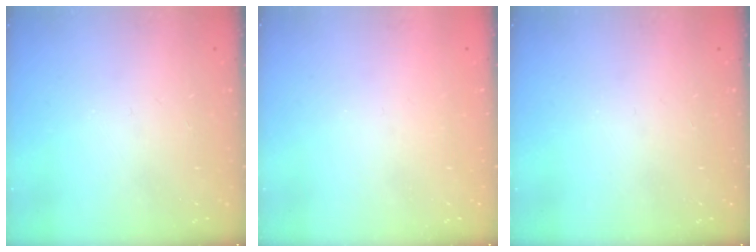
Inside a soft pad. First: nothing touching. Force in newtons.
{"total": 1.3, "press": 1.3, "slide": 0.2}
{"total": 0.0}